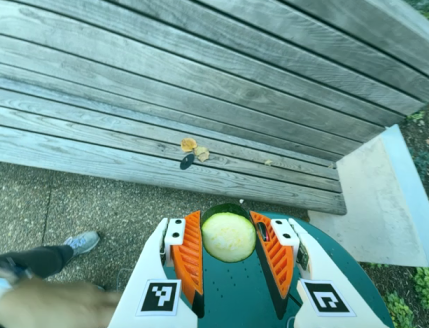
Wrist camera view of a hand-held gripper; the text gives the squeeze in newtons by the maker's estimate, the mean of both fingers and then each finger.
{"total": 9.6, "left": 9.3, "right": 9.8}